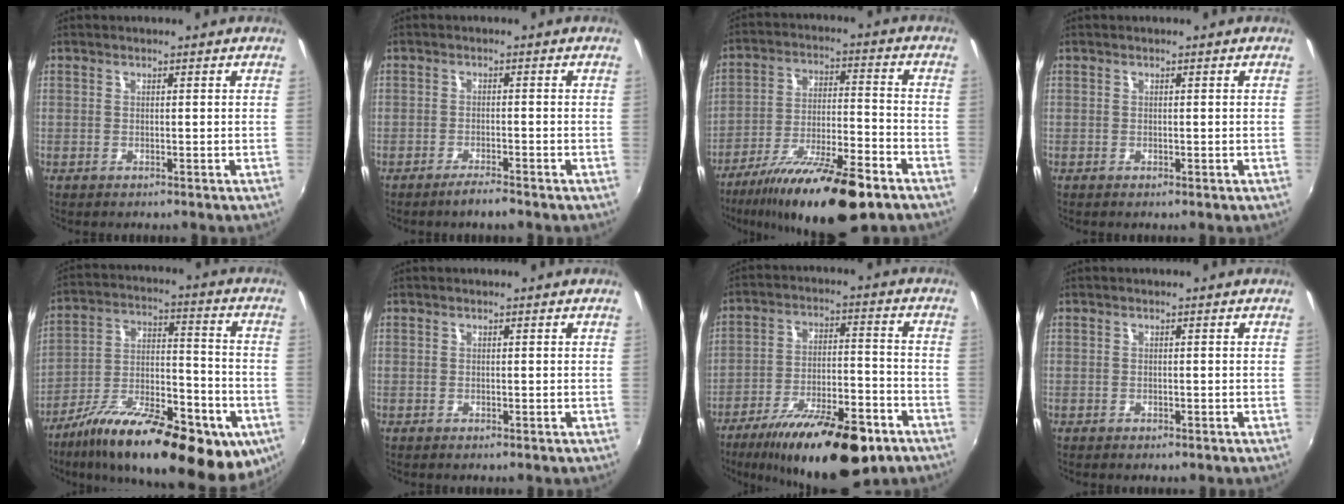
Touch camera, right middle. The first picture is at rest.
{"total": 2.8, "force": [-2.4, 0.2, 1.5], "torque": [-0.041, -0.004, -0.045]}
{"total": 20.5, "force": [-14.7, 4.3, 13.6], "torque": [-0.247, -0.036, -0.240]}
{"total": 0.0}
{"total": 27.9, "force": [-16.5, 10.1, 20.1], "torque": [-0.314, -0.022, -0.250]}
{"total": 0.0}
{"total": 21.4, "force": [-14.6, 6.7, 14.1], "torque": [-0.240, -0.028, -0.217]}
{"total": 0.6, "force": [-0.4, 0.4, 0.2], "torque": [-0.004, -0.004, -0.008]}